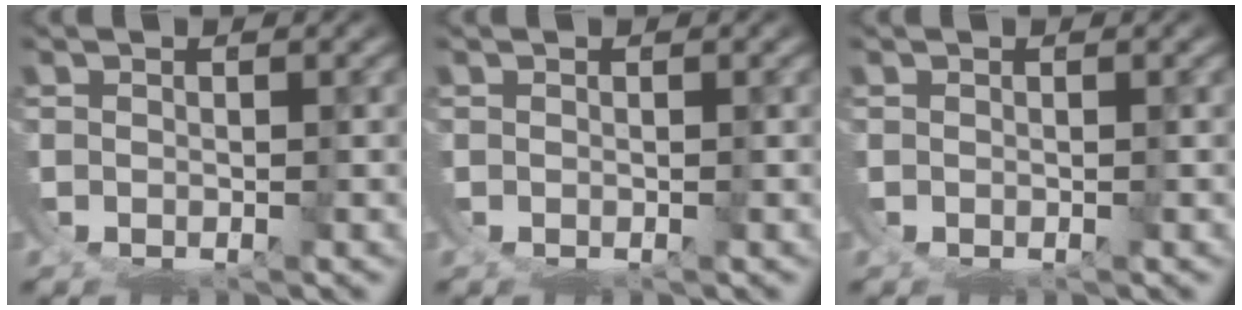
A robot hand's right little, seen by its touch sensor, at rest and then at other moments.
{"total": 0.0}
{"total": 0.0}